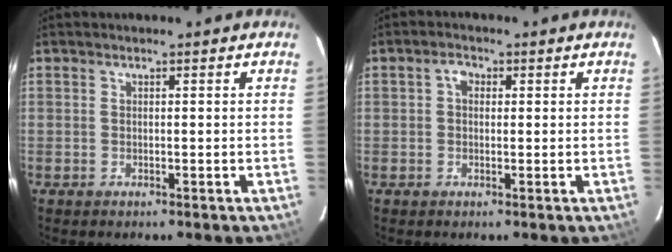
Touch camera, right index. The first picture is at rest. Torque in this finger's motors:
{"motor_torque": [0.40, 0.06, 0.14, 0.04]}